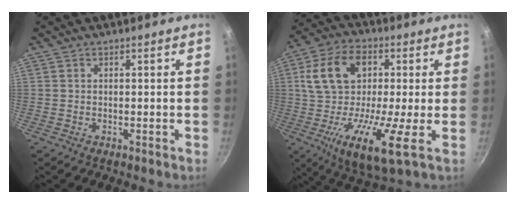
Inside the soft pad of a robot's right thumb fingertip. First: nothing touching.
{"total": 18.1, "force": [-0.5, 8.2, 16.1], "torque": [-0.271, 0.009, -0.030]}